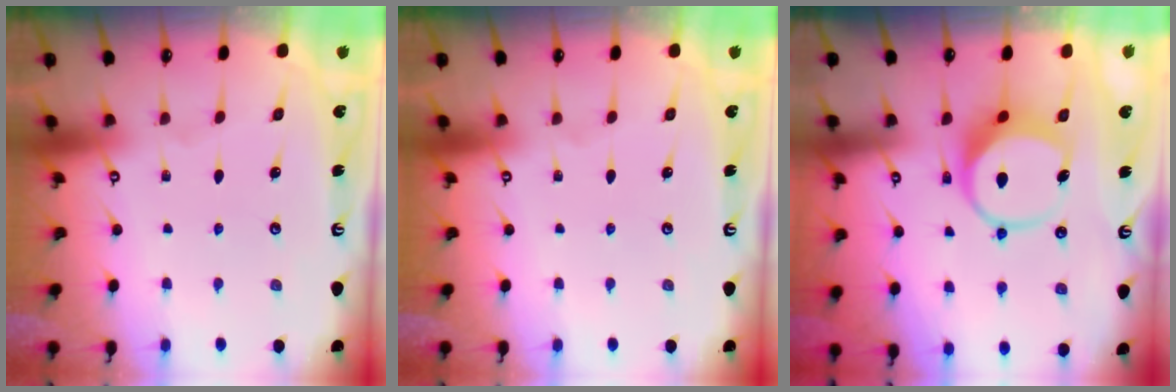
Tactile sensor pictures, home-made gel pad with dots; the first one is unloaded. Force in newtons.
{"total": 0.0}
{"total": 8.6, "press": 8.4, "slide": 1.3}